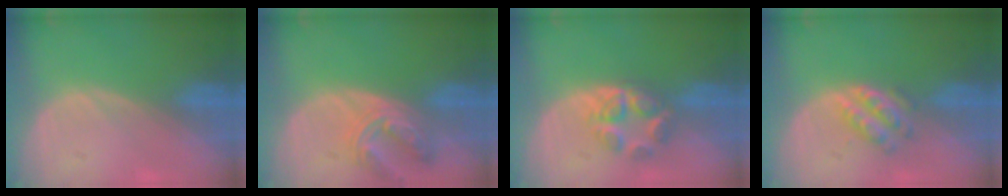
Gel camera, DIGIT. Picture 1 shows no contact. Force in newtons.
{"total": 6.8, "press": 6.3, "slide": 2.5}
{"total": 5.5, "press": 5.2, "slide": 1.7}
{"total": 4.2, "press": 4.2, "slide": 0.1}